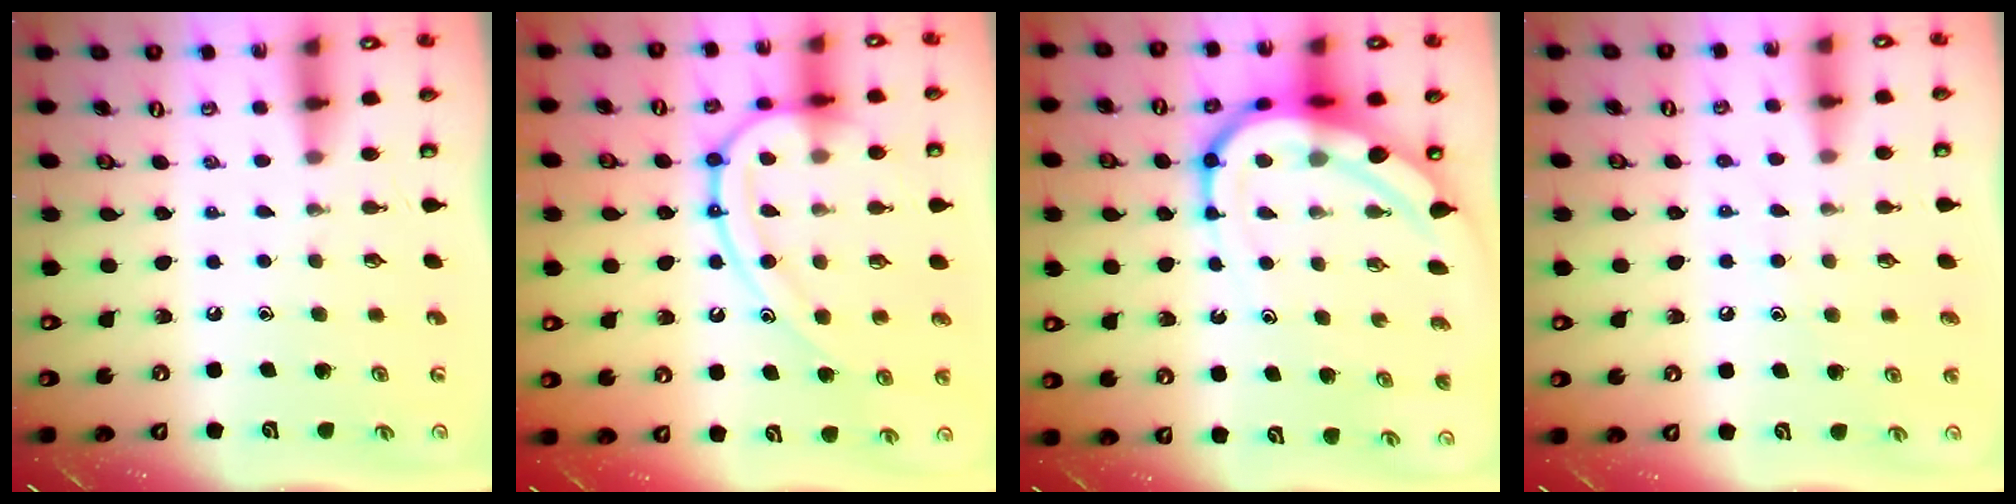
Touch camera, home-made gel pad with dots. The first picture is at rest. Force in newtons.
{"total": 16.0, "press": 16.0, "slide": 1.5}
{"total": 13.6, "press": 13.5, "slide": 1.3}
{"total": 6.0, "press": 5.9, "slide": 0.6}